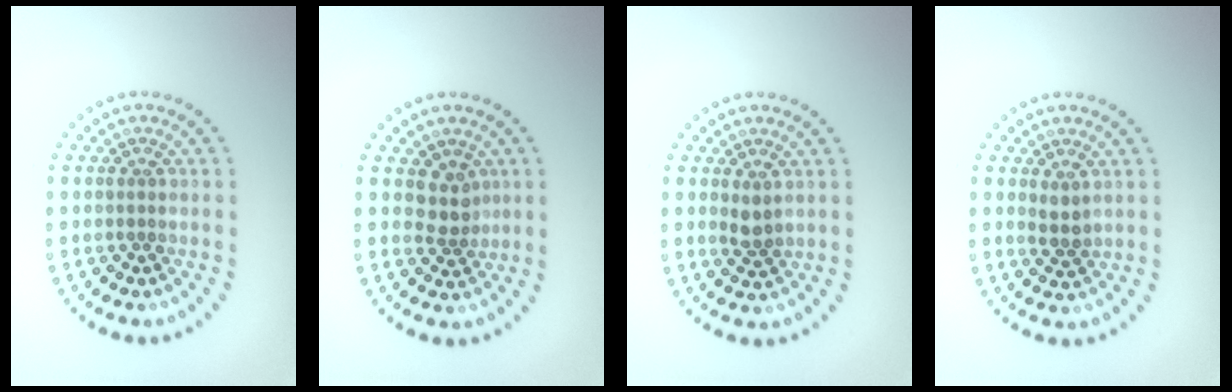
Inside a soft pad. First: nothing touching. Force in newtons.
{"total": 2.2, "press": 1.7, "slide": 1.4}
{"total": 1.3, "press": 1.3, "slide": 0.5}
{"total": 1.5, "press": 1.3, "slide": 0.8}